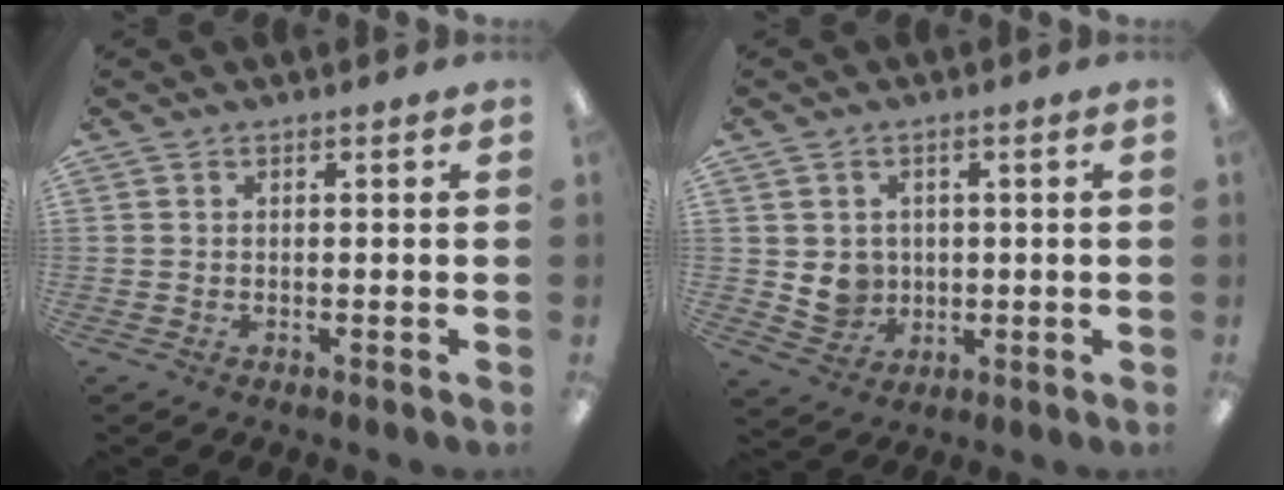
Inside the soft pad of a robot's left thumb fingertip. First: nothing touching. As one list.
[{"total": 5.8, "force": [0.8, 5.5, 1.6], "torque": [-0.025, 0.000, 0.020]}]